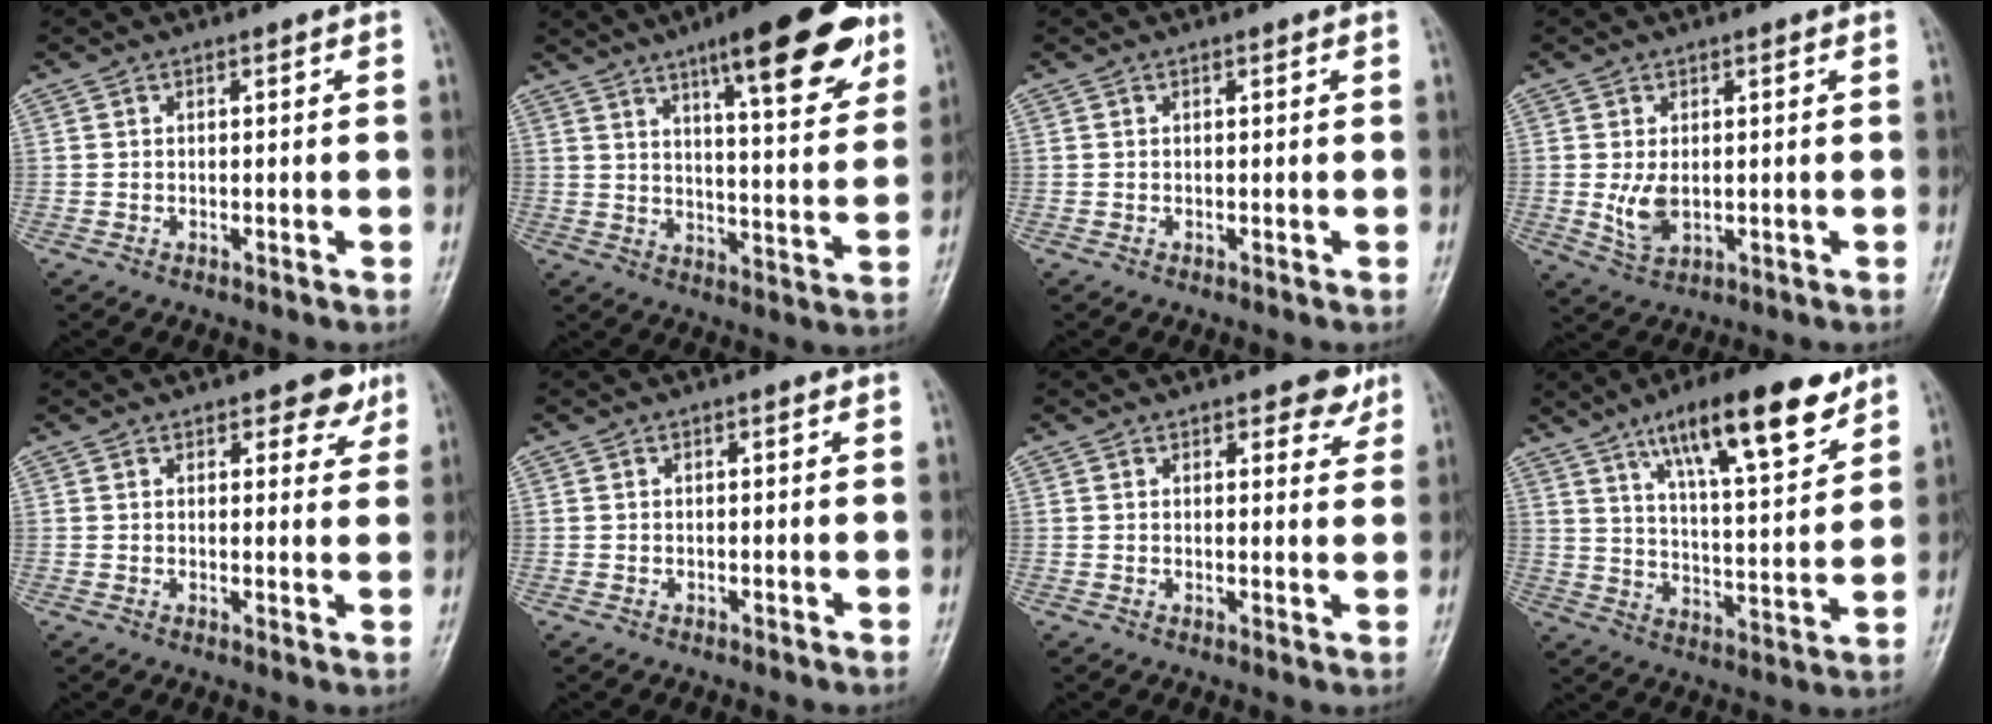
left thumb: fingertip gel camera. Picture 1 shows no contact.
{"total": 18.9, "force": [11.2, 4.8, 14.5], "torque": [-0.168, -0.044, 0.161]}
{"total": 0.0}
{"total": 4.6, "force": [0.0, 2.8, 3.6], "torque": [-0.065, -0.012, 0.009]}
{"total": 4.4, "force": [2.9, 2.3, 2.3], "torque": [-0.001, -0.014, 0.035]}
{"total": 0.0}
{"total": 3.9, "force": [2.8, 2.0, 1.8], "torque": [0.004, -0.014, 0.033]}
{"total": 17.9, "force": [11.0, 4.9, 13.2], "torque": [-0.182, -0.048, 0.181]}